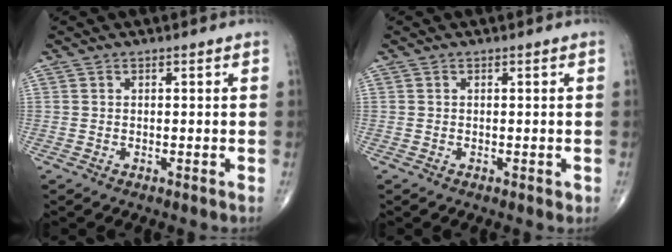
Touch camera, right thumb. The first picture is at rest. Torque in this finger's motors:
{"motor_torque": [-0.19, 0.01, -0.10, -0.14, 0.02]}